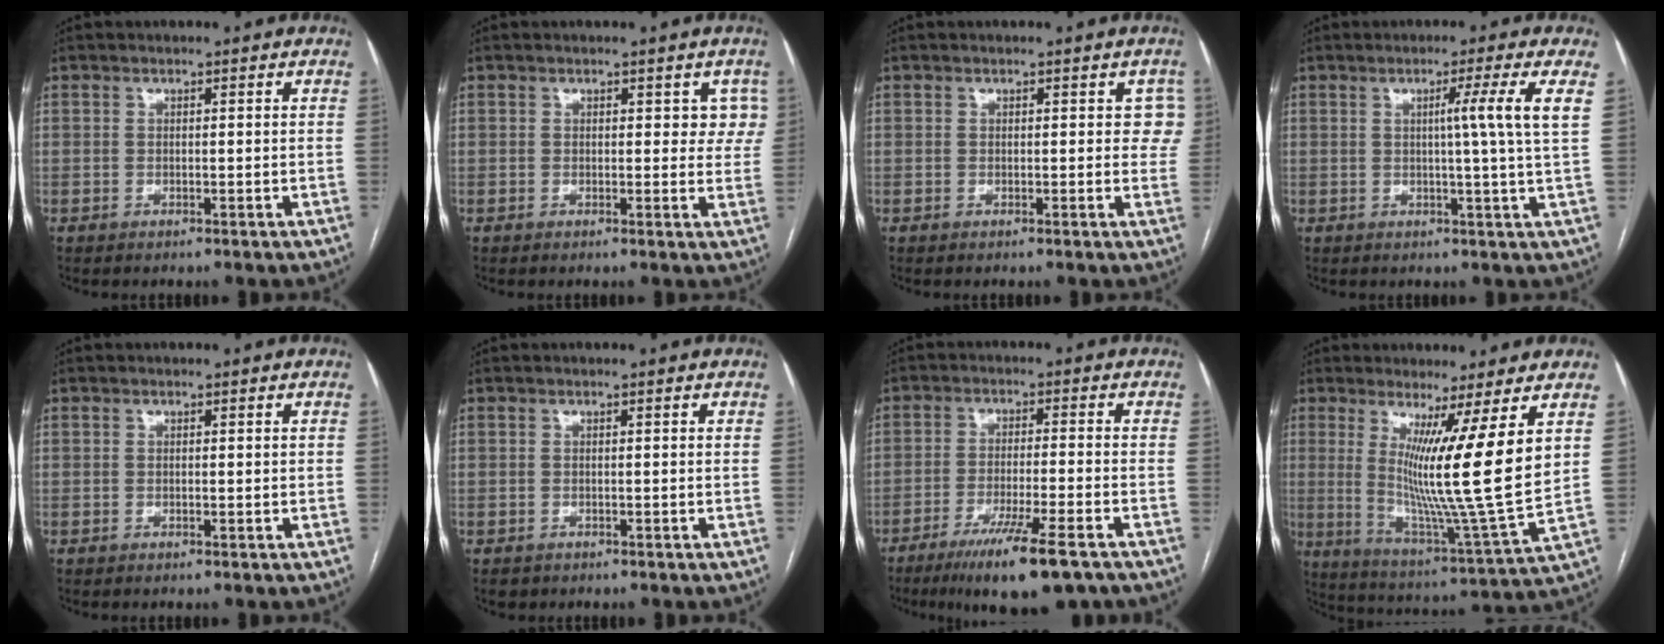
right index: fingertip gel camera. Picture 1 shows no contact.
{"total": 3.2, "force": [1.4, 2.1, 1.9], "torque": [0.001, 0.003, 0.011]}
{"total": 2.6, "force": [0.8, 1.9, 1.6], "torque": [0.003, 0.007, 0.003]}
{"total": 5.7, "force": [1.4, -2.2, 5.1], "torque": [-0.085, -0.006, 0.023]}
{"total": 0.0}
{"total": 1.1, "force": [-0.7, 0.8, 0.2], "torque": [-0.011, 0.000, -0.005]}
{"total": 12.5, "force": [-8.7, 0.8, 8.9], "torque": [-0.144, -0.031, -0.135]}
{"total": 14.2, "force": [4.5, -2.4, 13.3], "torque": [-0.237, -0.048, 0.078]}